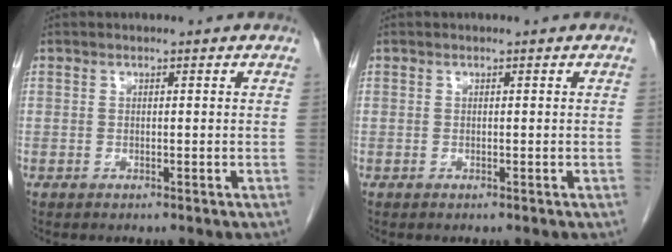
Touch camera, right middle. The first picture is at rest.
{"total": 0.0}